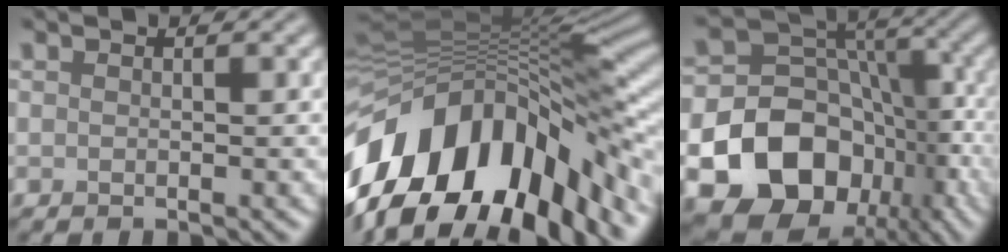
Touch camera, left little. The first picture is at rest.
{"total": 16.9, "force": [-6.2, 9.1, 12.8], "torque": [-0.232, -0.006, -0.111]}
{"total": 20.6, "force": [-8.4, 16.6, 8.9], "torque": [-0.166, -0.049, -0.140]}